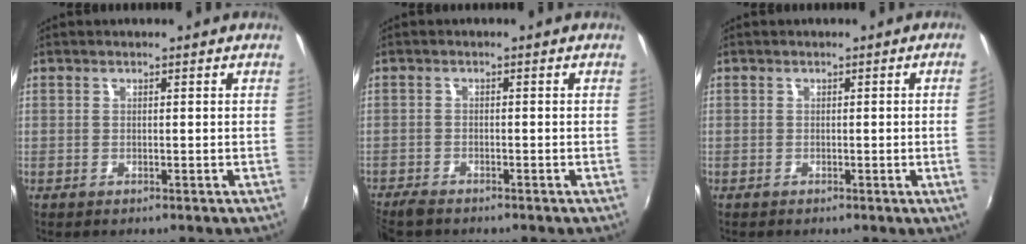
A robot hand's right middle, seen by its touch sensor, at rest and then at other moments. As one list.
[{"total": 3.7, "force": [-3.4, 0.9, 1.2], "torque": [-0.037, -0.019, -0.066]}, {"total": 2.2, "force": [-0.1, -1.4, 1.8], "torque": [-0.022, -0.013, 0.004]}]